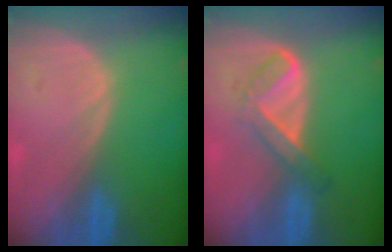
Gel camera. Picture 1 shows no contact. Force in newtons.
{"total": 5.5, "press": 4.6, "slide": 3.0}